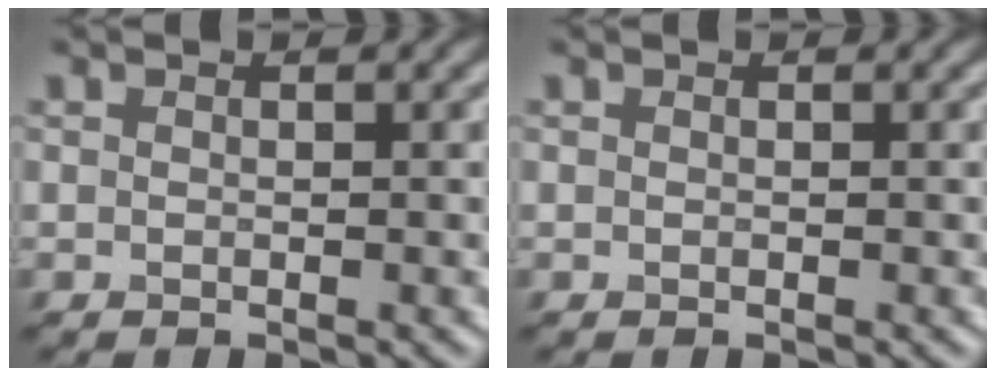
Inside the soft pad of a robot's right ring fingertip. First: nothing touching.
{"total": 0.0}